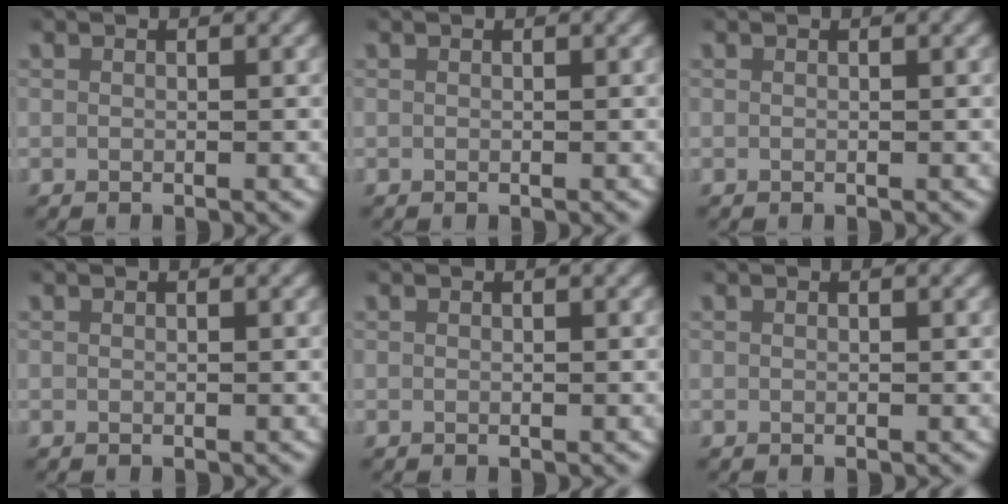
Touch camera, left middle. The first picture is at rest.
{"total": 0.0}
{"total": 0.0}
{"total": 0.0}
{"total": 0.0}
{"total": 0.0}